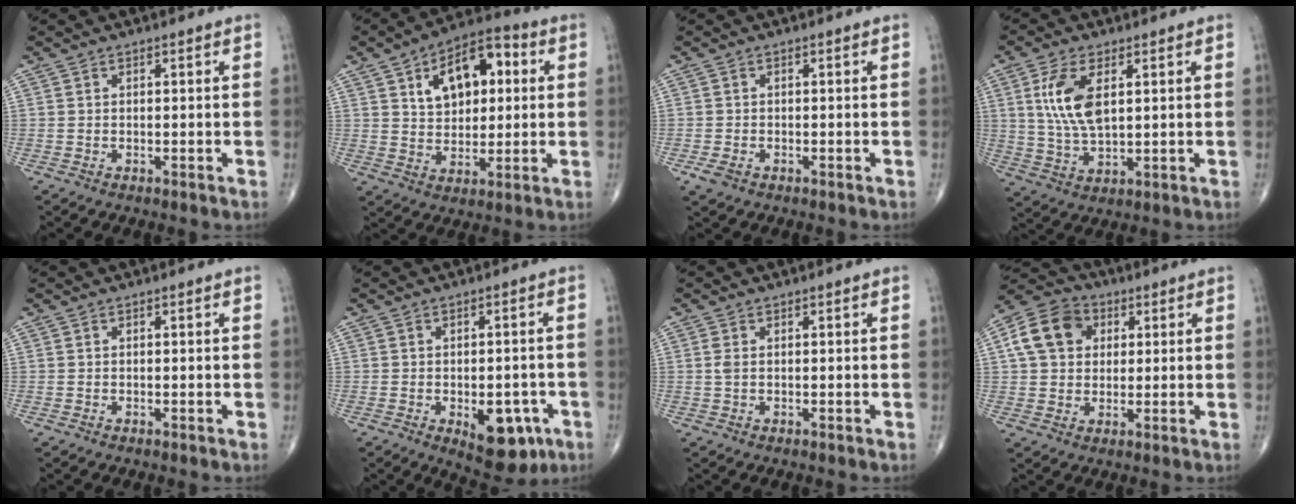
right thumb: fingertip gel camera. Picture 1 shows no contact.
{"total": 14.4, "force": [4.2, 8.6, 10.8], "torque": [-0.129, 0.009, 0.063]}
{"total": 2.1, "force": [-1.0, 1.4, 1.2], "torque": [-0.029, -0.002, -0.015]}
{"total": 9.7, "force": [2.7, 4.6, 8.1], "torque": [-0.163, -0.016, 0.055]}
{"total": 0.0}
{"total": 10.2, "force": [-3.8, 5.4, 7.8], "torque": [-0.075, 0.010, -0.039]}
{"total": 1.1, "force": [0.1, 0.5, 0.9], "torque": [-0.025, 0.002, 0.005]}
{"total": 11.2, "force": [2.9, 8.9, 6.3], "torque": [-0.098, 0.008, 0.041]}